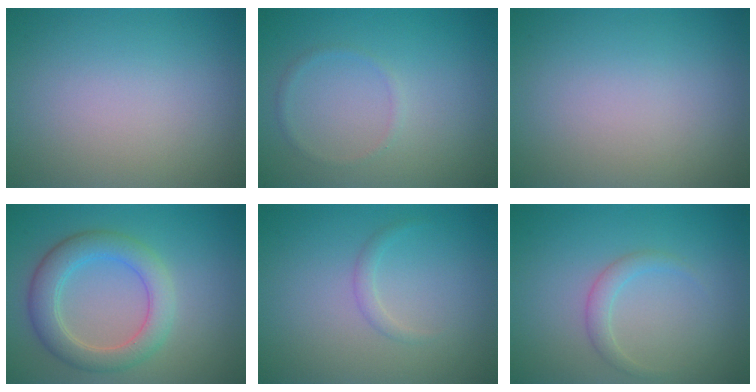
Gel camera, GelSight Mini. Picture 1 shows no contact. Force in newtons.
{"total": 0.8, "press": 0.8, "slide": 0.1}
{"total": 0.0}
{"total": 4.7, "press": 4.7, "slide": 0.3}
{"total": 0.9, "press": 0.9, "slide": 0.0}
{"total": 1.5, "press": 1.5, "slide": 0.0}